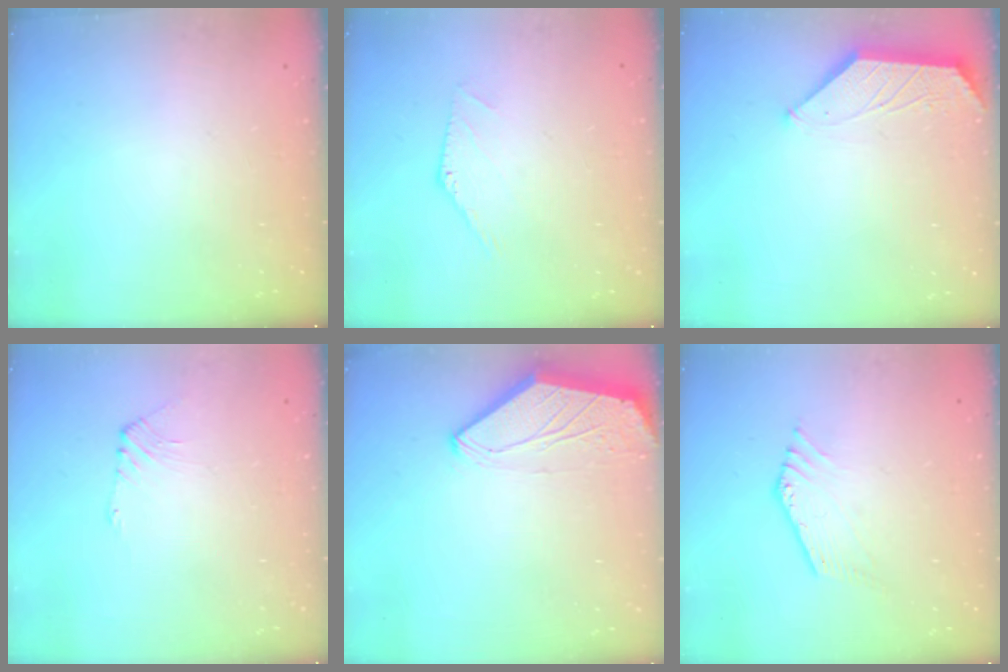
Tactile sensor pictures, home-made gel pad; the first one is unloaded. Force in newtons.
{"total": 0.8, "press": 0.8, "slide": 0.1}
{"total": 1.9, "press": 1.9, "slide": 0.5}
{"total": 3.0, "press": 2.9, "slide": 0.5}
{"total": 0.0}
{"total": 1.1, "press": 1.1, "slide": 0.1}